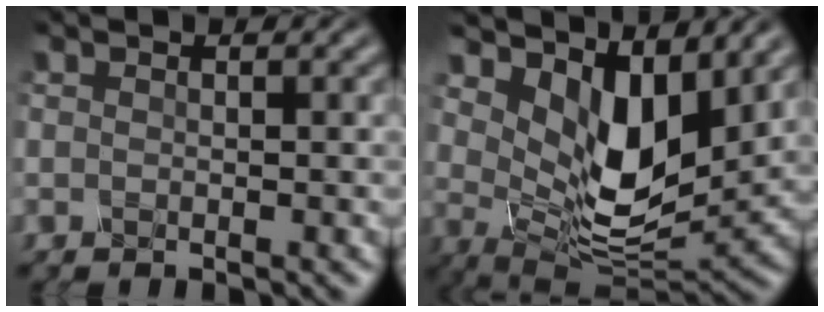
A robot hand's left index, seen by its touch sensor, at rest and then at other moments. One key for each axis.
{"total": 7.4, "fx": 3.5, "fy": 3.7, "fz": 5.4, "tx": -0.105, "ty": -0.020, "tz": 0.058}